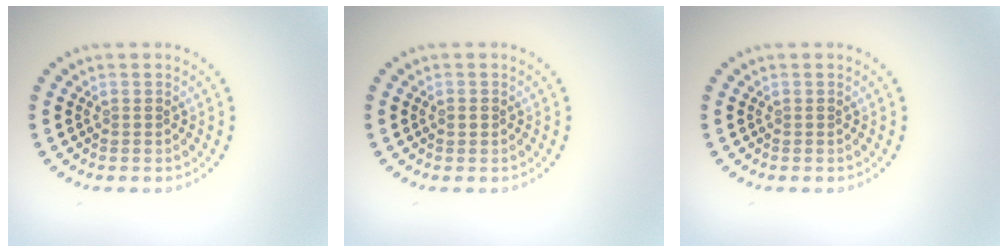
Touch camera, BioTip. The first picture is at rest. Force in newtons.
{"total": 0.8, "press": 0.8, "slide": 0.1}
{"total": 0.0}